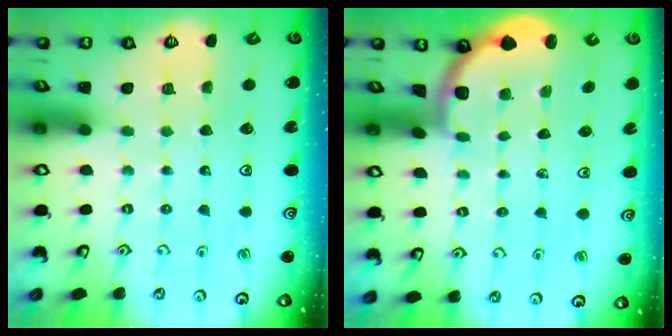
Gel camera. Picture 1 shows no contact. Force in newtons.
{"total": 1.8, "press": 1.8, "slide": 0.1}